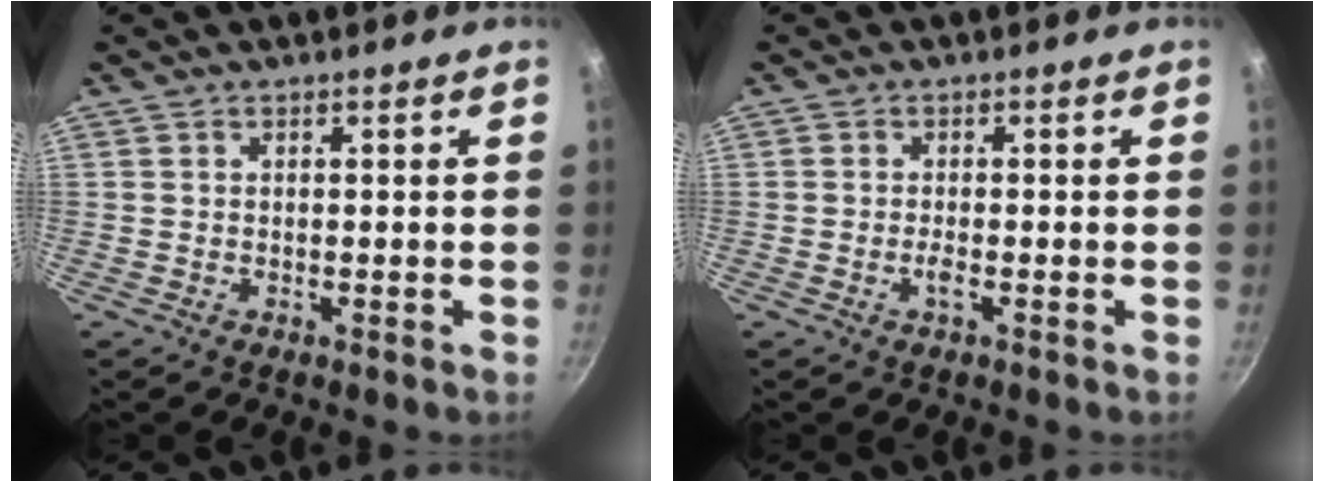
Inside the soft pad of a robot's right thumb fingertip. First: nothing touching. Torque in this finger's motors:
{"motor_torque": [0.19, -0.03, 0.39, 0.38, 0.02]}